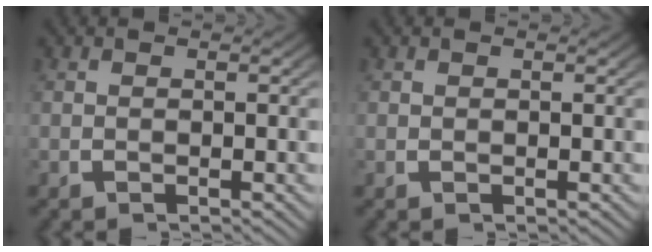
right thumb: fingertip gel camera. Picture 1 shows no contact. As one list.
[{"total": 0.0}]